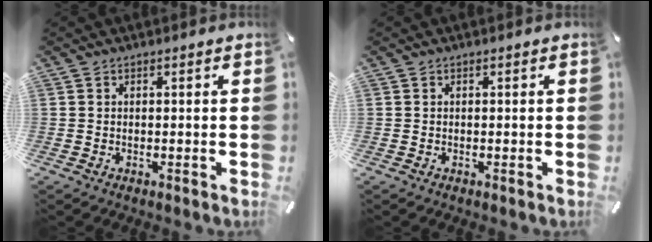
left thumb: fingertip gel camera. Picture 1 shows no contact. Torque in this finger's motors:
{"motor_torque": [0.00, -0.02, 0.02, -0.08, 0.00]}